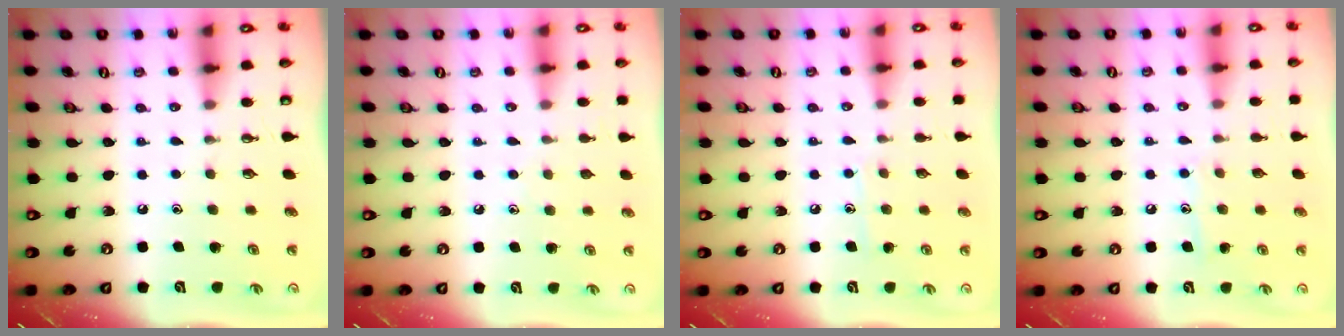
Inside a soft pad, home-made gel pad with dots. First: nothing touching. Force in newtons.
{"total": 3.8, "press": 3.8, "slide": 0.3}
{"total": 6.9, "press": 6.9, "slide": 0.6}
{"total": 6.7, "press": 6.7, "slide": 0.5}